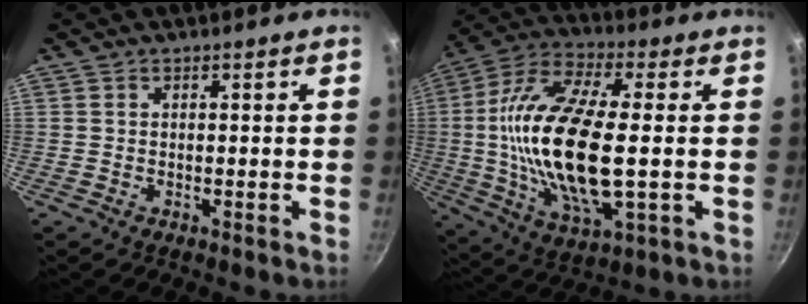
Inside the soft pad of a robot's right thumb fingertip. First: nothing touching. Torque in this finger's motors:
{"motor_torque": [-0.60, 2.42, 2.34, -0.19, 0.54]}